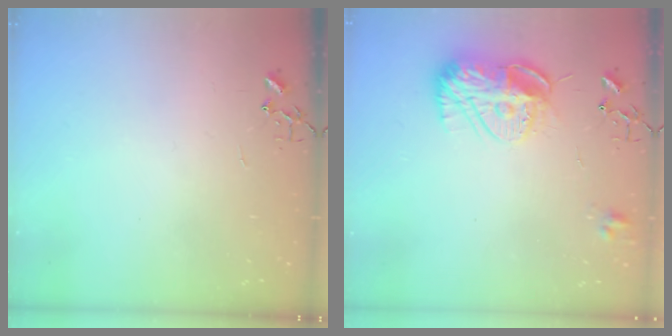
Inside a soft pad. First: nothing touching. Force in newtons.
{"total": 12.6, "press": 12.6, "slide": 1.1}